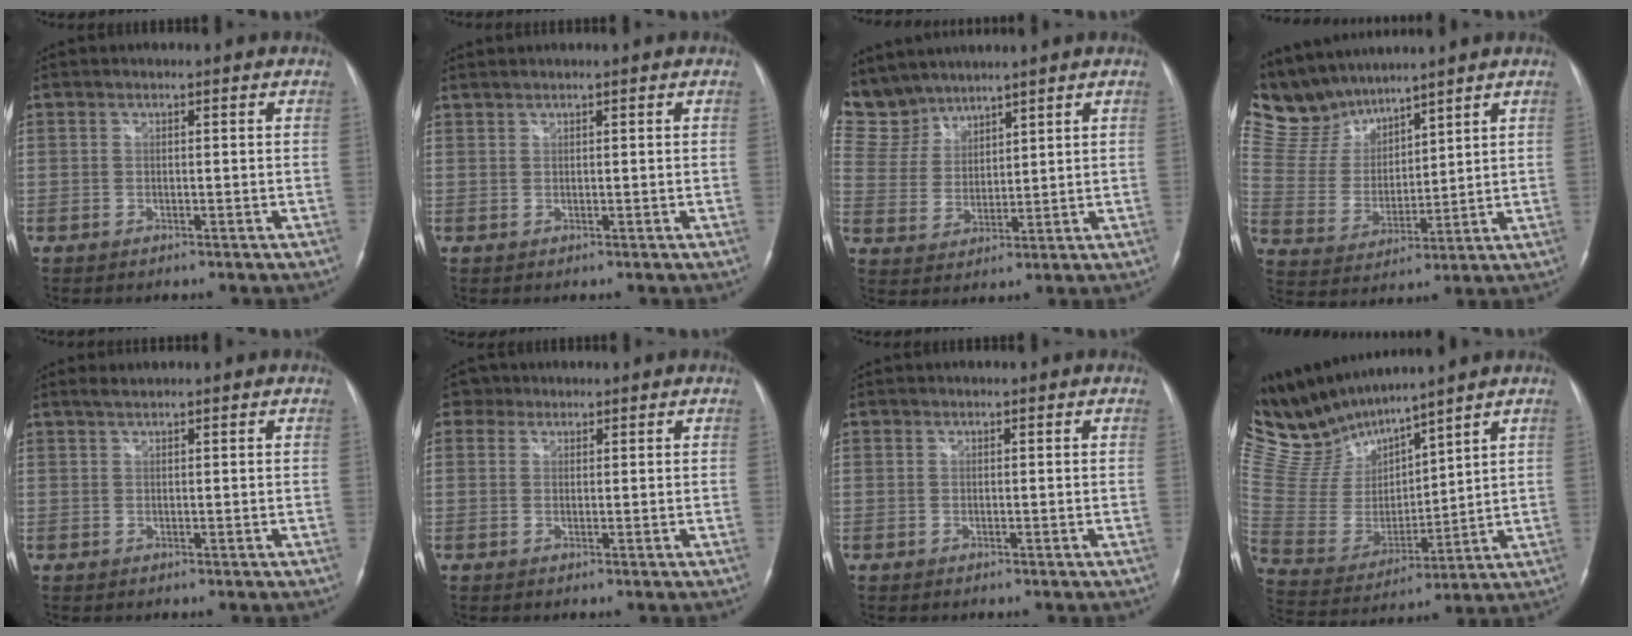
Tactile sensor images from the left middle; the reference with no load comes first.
{"total": 0.7, "force": [0.7, 0.0, 0.1], "torque": [-0.006, 0.007, 0.020]}
{"total": 8.1, "force": [7.6, 2.7, -0.1], "torque": [-0.010, 0.013, 0.171]}
{"total": 9.7, "force": [9.2, 2.9, 1.1], "torque": [-0.046, 0.018, 0.200]}
{"total": 1.0, "force": [1.0, 0.0, 0.4], "torque": [-0.011, 0.006, 0.023]}
{"total": 2.3, "force": [1.4, 1.8, 0.1], "torque": [0.002, 0.007, 0.020]}
{"total": 0.0}
{"total": 13.4, "force": [12.8, 1.6, 3.5], "torque": [-0.099, 0.005, 0.273]}